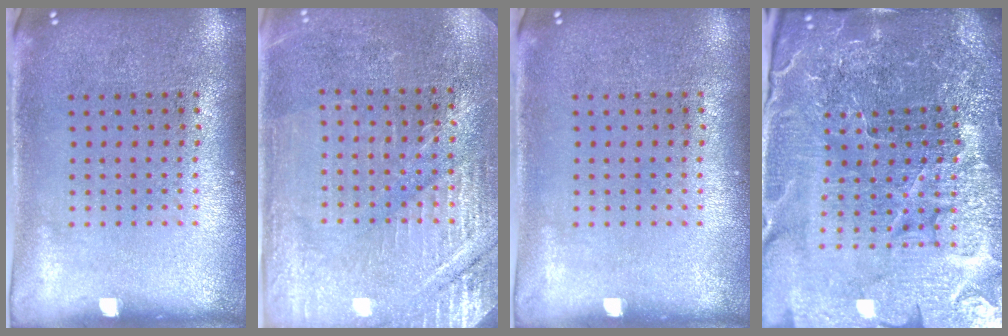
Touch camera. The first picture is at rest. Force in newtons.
{"total": 3.0, "press": 3.0, "slide": 0.3}
{"total": 0.0}
{"total": 6.2, "press": 5.7, "slide": 2.4}